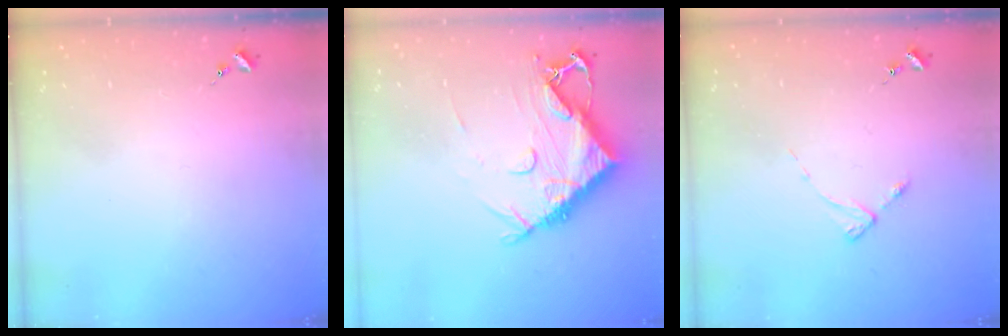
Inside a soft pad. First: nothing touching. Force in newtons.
{"total": 13.0, "press": 12.9, "slide": 1.5}
{"total": 2.7, "press": 2.7, "slide": 0.3}